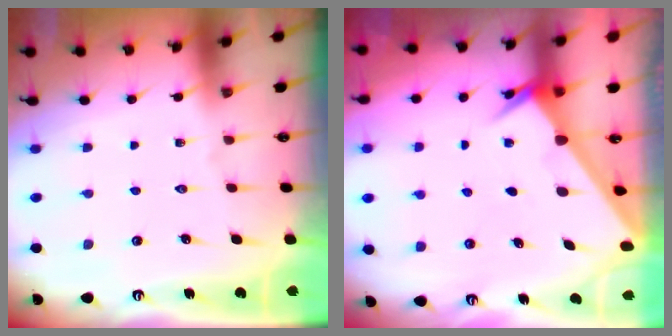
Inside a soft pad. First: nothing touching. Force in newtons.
{"total": 2.2, "press": 2.2, "slide": 0.1}